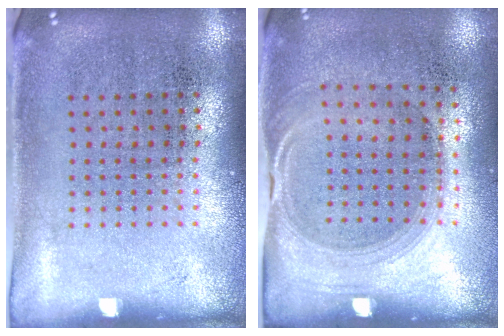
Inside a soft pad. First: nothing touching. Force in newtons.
{"total": 1.5, "press": 1.3, "slide": 0.8}